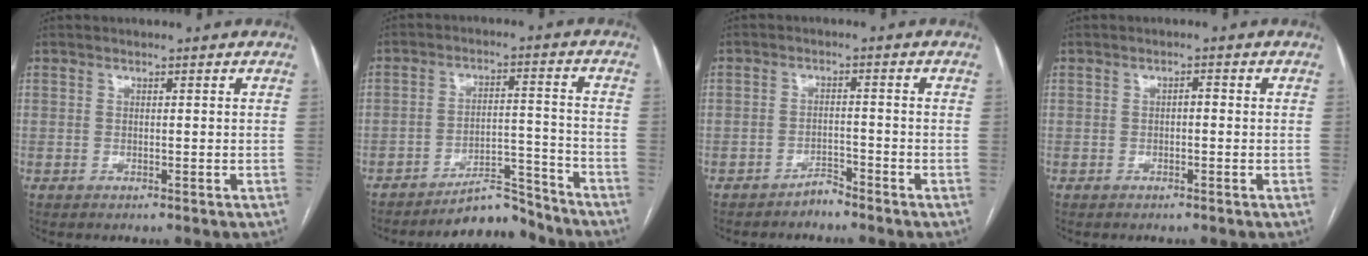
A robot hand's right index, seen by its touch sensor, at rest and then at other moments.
{"total": 7.6, "force": [-7.3, 1.8, 1.5], "torque": [-0.011, 0.033, -0.117]}
{"total": 2.3, "force": [-2.1, 0.6, 0.4], "torque": [0.000, 0.001, -0.037]}
{"total": 0.9, "force": [-0.2, 0.4, 0.8], "torque": [-0.012, 0.004, -0.005]}